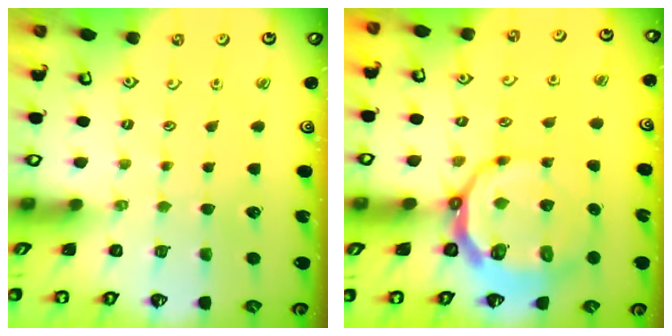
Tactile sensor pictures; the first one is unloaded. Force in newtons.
{"total": 9.8, "press": 9.2, "slide": 3.5}